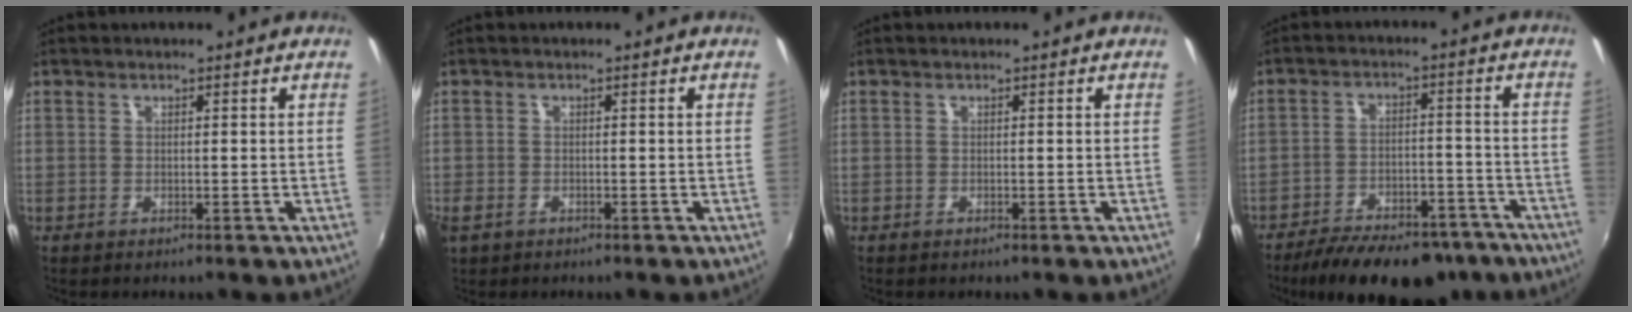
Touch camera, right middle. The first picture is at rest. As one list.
[{"total": 3.2, "force": [-1.7, 2.2, 1.7], "torque": [-0.038, -0.009, -0.030]}, {"total": 0.0}, {"total": 20.2, "force": [-16.1, 7.7, 9.3], "torque": [-0.172, -0.004, -0.217]}]